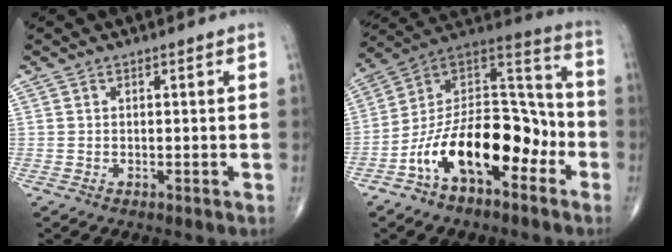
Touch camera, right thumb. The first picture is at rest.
{"total": 20.3, "force": [-8.1, 10.4, 15.4], "torque": [-0.228, 0.081, -0.141]}